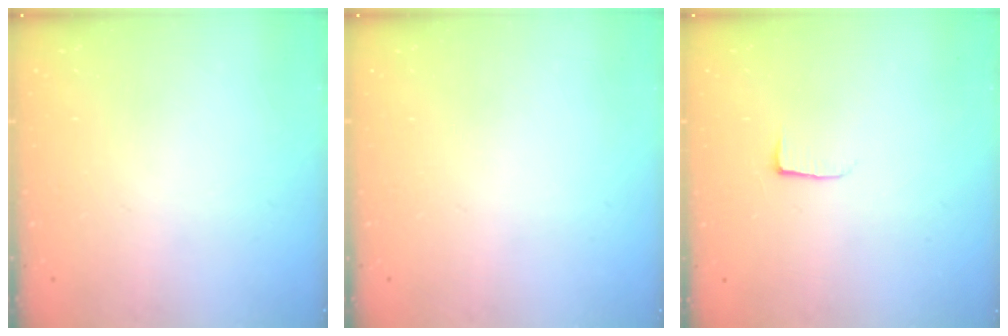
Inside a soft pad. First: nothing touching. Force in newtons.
{"total": 0.0}
{"total": 3.8, "press": 3.8, "slide": 0.5}